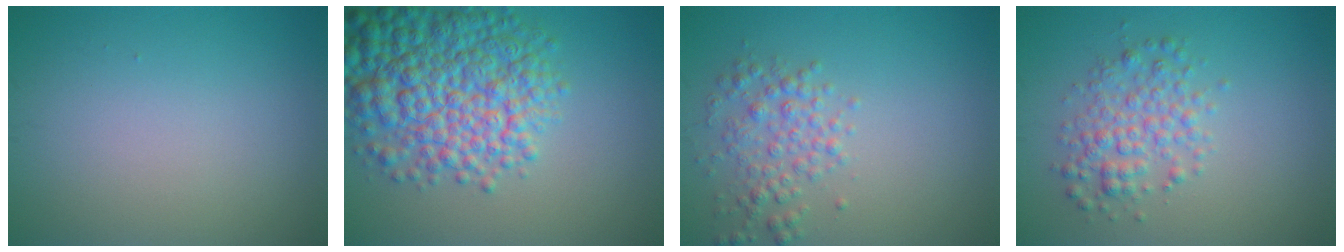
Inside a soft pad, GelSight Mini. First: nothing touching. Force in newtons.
{"total": 9.7, "press": 9.7, "slide": 0.3}
{"total": 2.8, "press": 2.8, "slide": 0.1}
{"total": 3.4, "press": 3.4, "slide": 0.1}